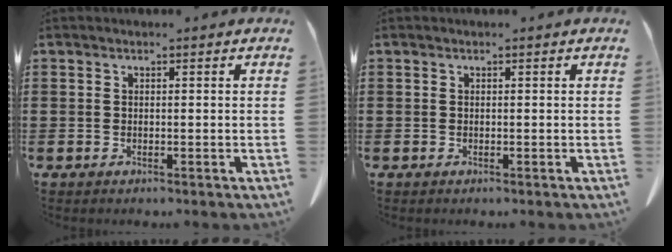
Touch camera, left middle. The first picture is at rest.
{"total": 0.0}